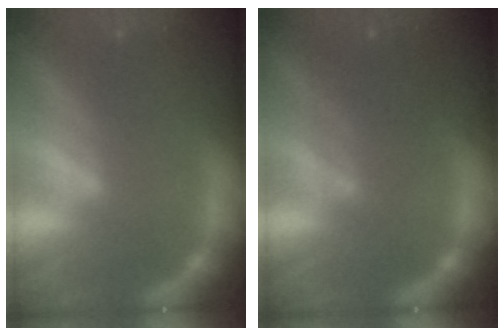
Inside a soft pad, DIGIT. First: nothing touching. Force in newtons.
{"total": 4.1}